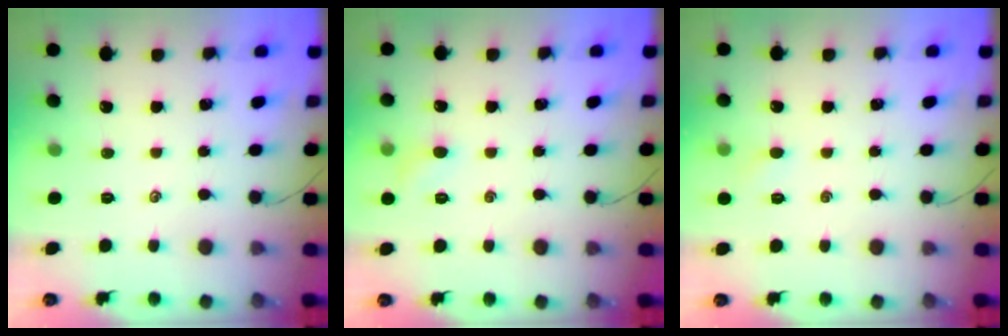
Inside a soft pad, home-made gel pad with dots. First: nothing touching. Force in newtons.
{"total": 4.8, "press": 4.5, "slide": 1.4}
{"total": 3.4, "press": 3.2, "slide": 1.0}